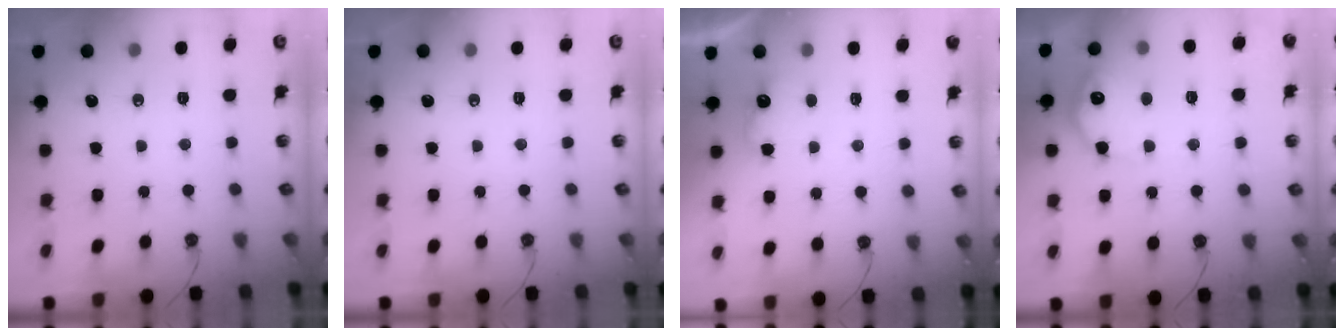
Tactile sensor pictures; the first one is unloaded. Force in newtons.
{"total": 0.0}
{"total": 5.0, "press": 4.9, "slide": 1.0}
{"total": 12.2, "press": 12.2, "slide": 0.4}